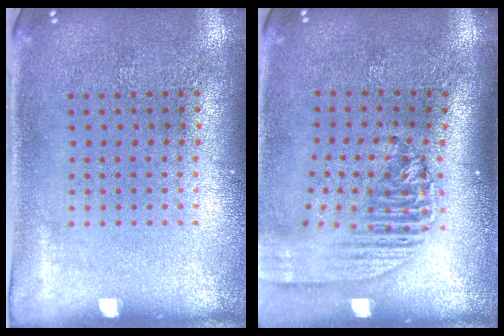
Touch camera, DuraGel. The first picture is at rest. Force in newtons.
{"total": 2.2, "press": 1.7, "slide": 1.4}